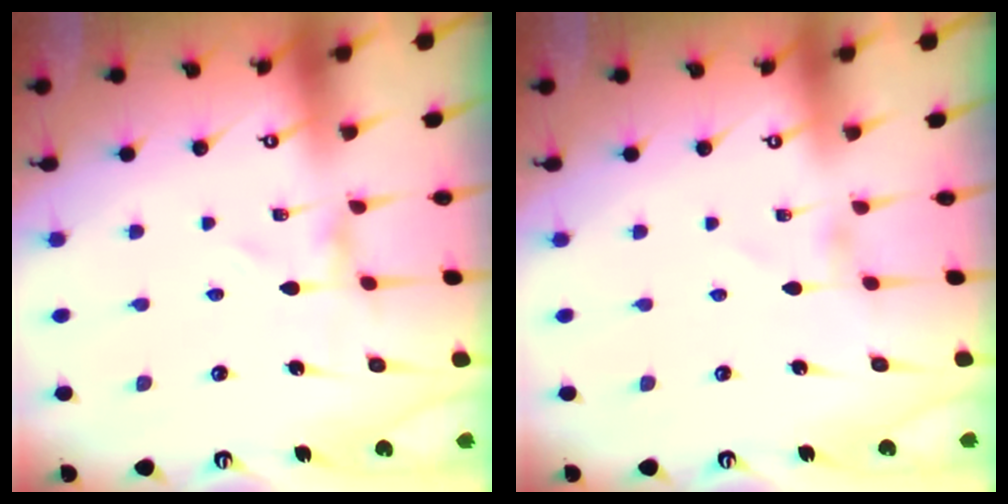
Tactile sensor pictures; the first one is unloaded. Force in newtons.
{"total": 0.0}